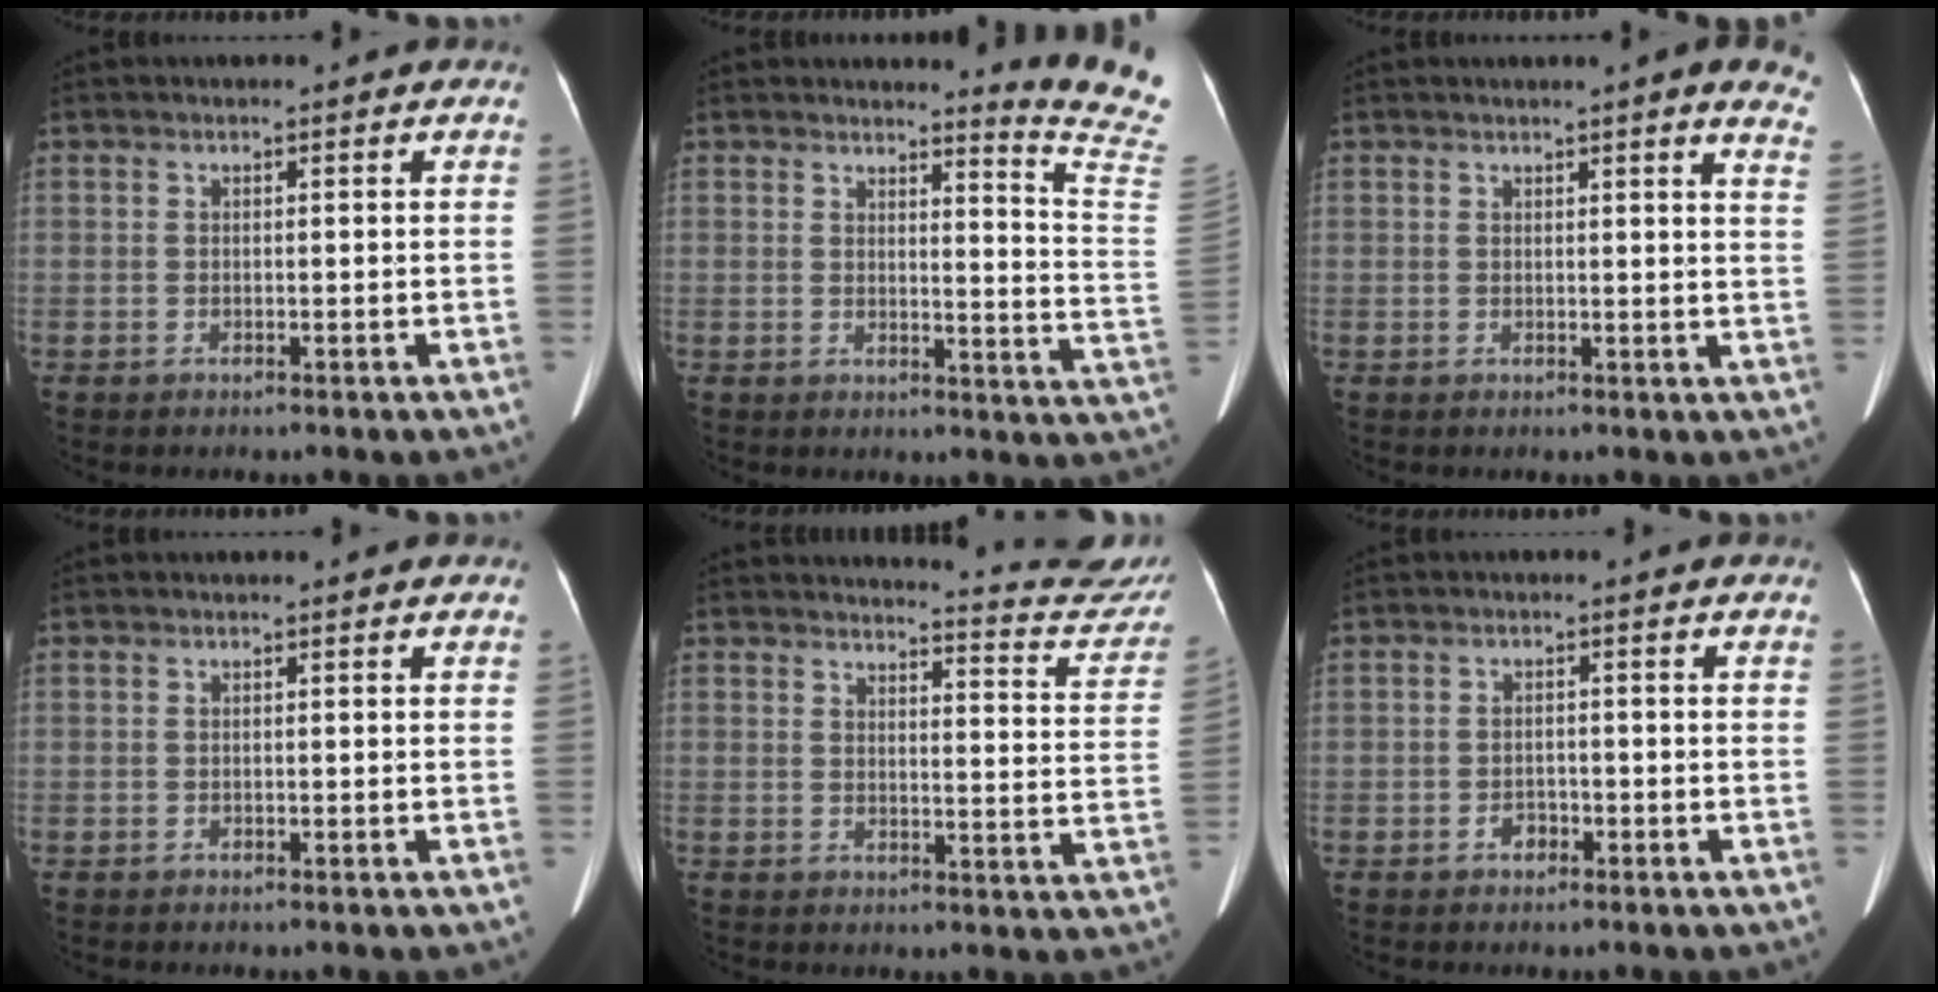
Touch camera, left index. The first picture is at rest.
{"total": 11.4, "force": [11.0, -2.4, 2.1], "torque": [-0.023, -0.132, 0.103]}
{"total": 9.4, "force": [7.6, 0.6, 5.5], "torque": [-0.048, -0.015, 0.060]}
{"total": 0.0}
{"total": 13.6, "force": [13.5, 0.2, 1.1], "torque": [0.004, -0.096, 0.125]}
{"total": 1.8, "force": [-1.1, 1.2, 0.8], "torque": [-0.012, 0.005, -0.016]}